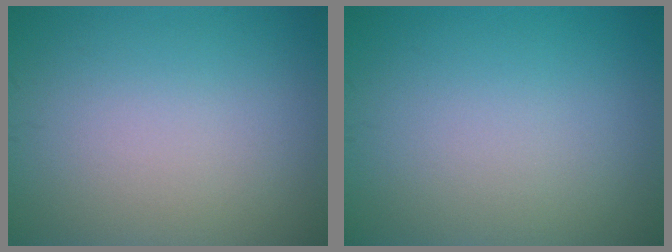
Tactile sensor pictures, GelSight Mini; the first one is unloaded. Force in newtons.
{"total": 0.0}